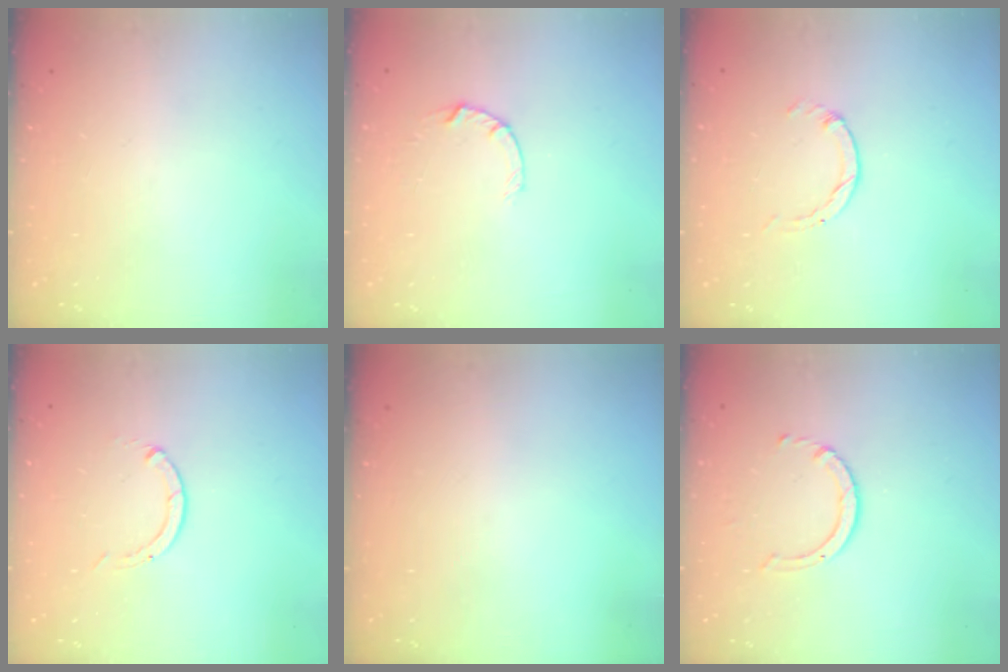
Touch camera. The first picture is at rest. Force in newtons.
{"total": 4.5, "press": 4.4, "slide": 0.5}
{"total": 0.0}
{"total": 0.0}
{"total": 0.0}
{"total": 3.6, "press": 3.6, "slide": 0.5}